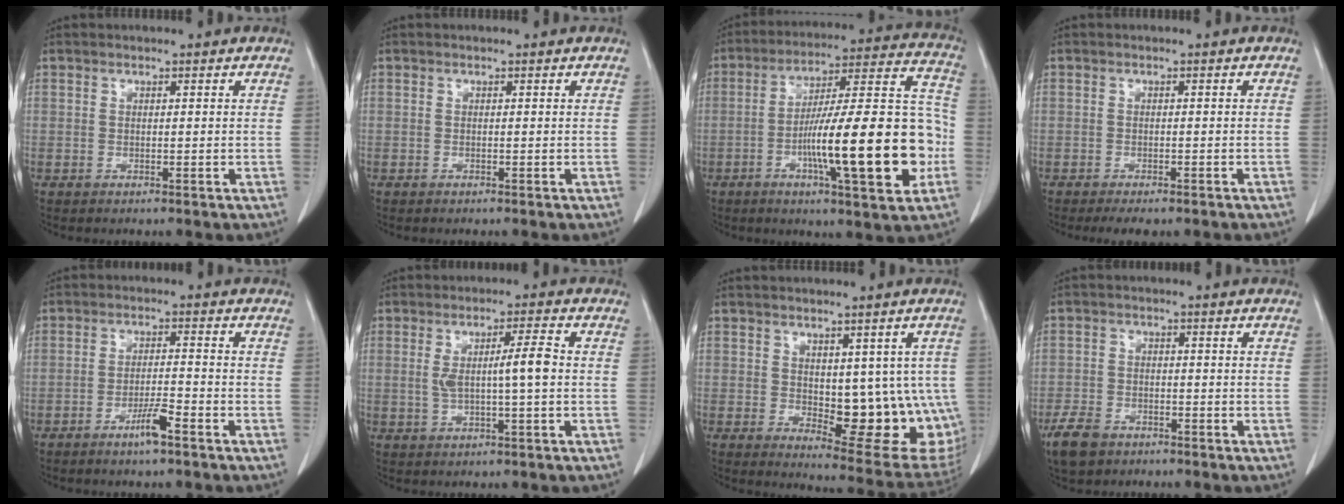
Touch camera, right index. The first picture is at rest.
{"total": 0.0}
{"total": 22.0, "force": [-5.6, 3.1, 21.1], "torque": [-0.297, 0.019, -0.082]}
{"total": 4.0, "force": [-3.2, 1.2, 2.2], "torque": [-0.025, -0.008, -0.039]}
{"total": 4.2, "force": [-2.7, 0.1, 3.2], "torque": [-0.061, -0.002, -0.051]}
{"total": 5.5, "force": [0.1, 0.1, 5.5], "torque": [-0.097, 0.004, 0.005]}
{"total": 14.5, "force": [-0.9, 6.4, 13.0], "torque": [-0.125, -0.003, 0.009]}
{"total": 5.5, "force": [-3.9, 3.1, 2.4], "torque": [-0.054, -0.003, -0.067]}